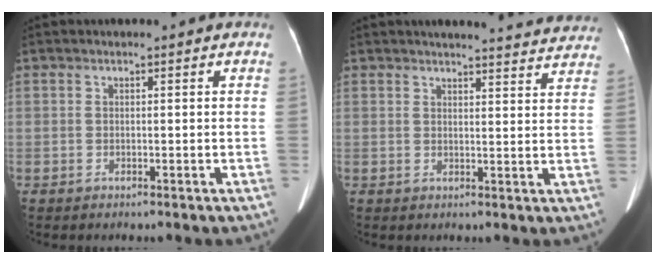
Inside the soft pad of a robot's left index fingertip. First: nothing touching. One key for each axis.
{"total": 8.4, "fx": 8.2, "fy": 1.6, "fz": 0.9, "tx": 0.013, "ty": -0.019, "tz": 0.068}